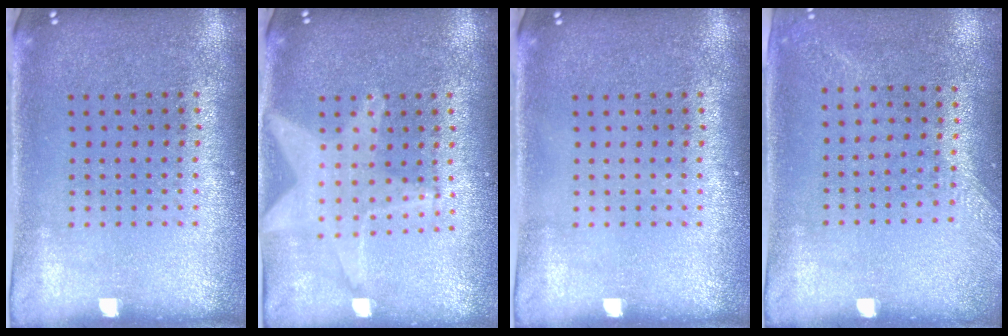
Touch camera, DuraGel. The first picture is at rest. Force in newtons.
{"total": 1.8, "press": 1.6, "slide": 0.9}
{"total": 0.0}
{"total": 1.4, "press": 1.0, "slide": 0.9}